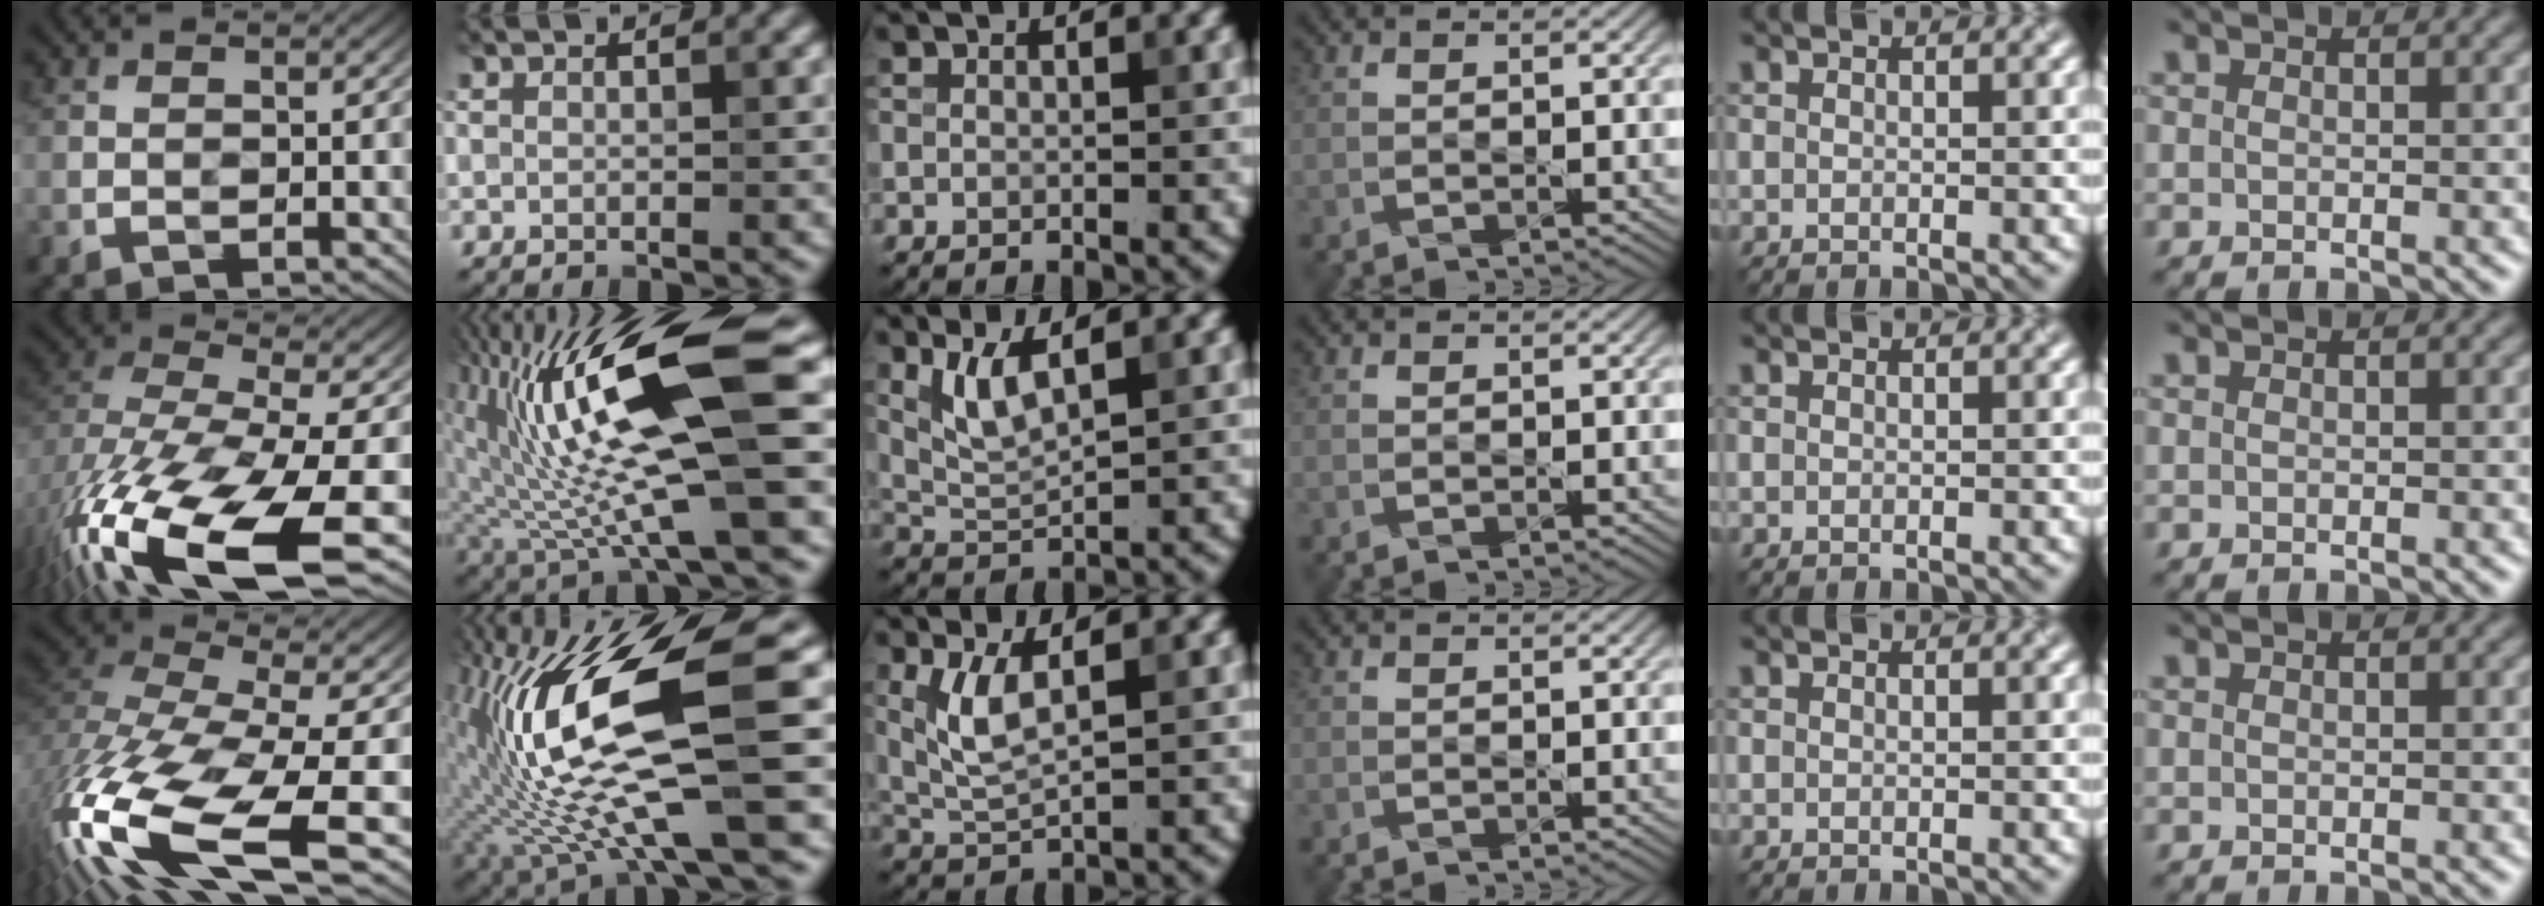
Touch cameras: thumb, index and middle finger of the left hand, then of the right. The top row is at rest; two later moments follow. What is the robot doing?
{"motion": "pour", "object": "cup"}